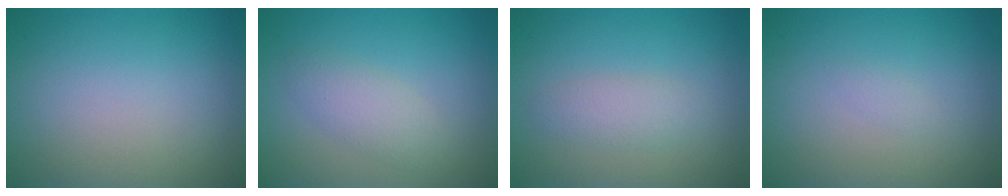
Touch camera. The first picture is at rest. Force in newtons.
{"total": 2.3, "press": 2.3, "slide": 0.1}
{"total": 1.9, "press": 1.9, "slide": 0.1}
{"total": 0.6, "press": 0.6, "slide": 0.0}